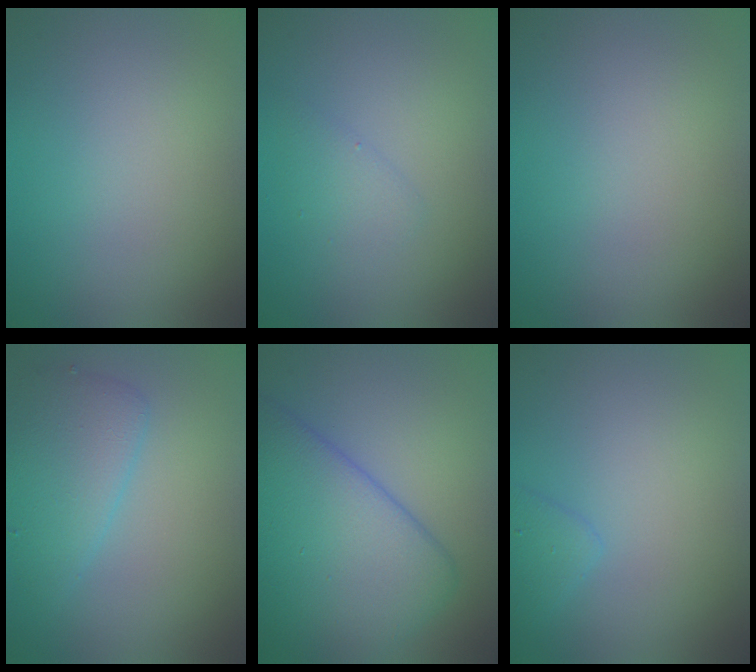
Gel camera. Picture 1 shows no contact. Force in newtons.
{"total": 1.5, "press": 1.5, "slide": 0.1}
{"total": 0.0}
{"total": 3.5, "press": 3.5, "slide": 0.2}
{"total": 8.9, "press": 8.9, "slide": 0.1}
{"total": 1.4, "press": 1.4, "slide": 0.1}